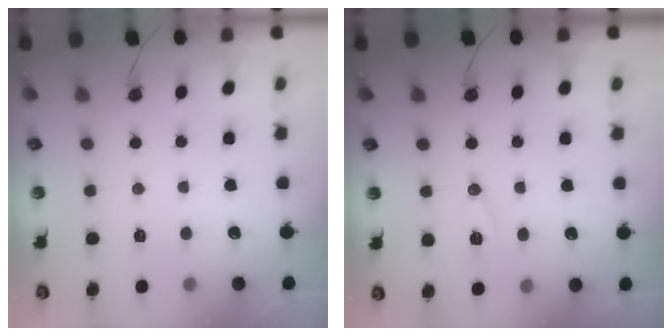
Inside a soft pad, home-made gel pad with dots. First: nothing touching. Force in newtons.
{"total": 7.1, "press": 6.2, "slide": 3.6}